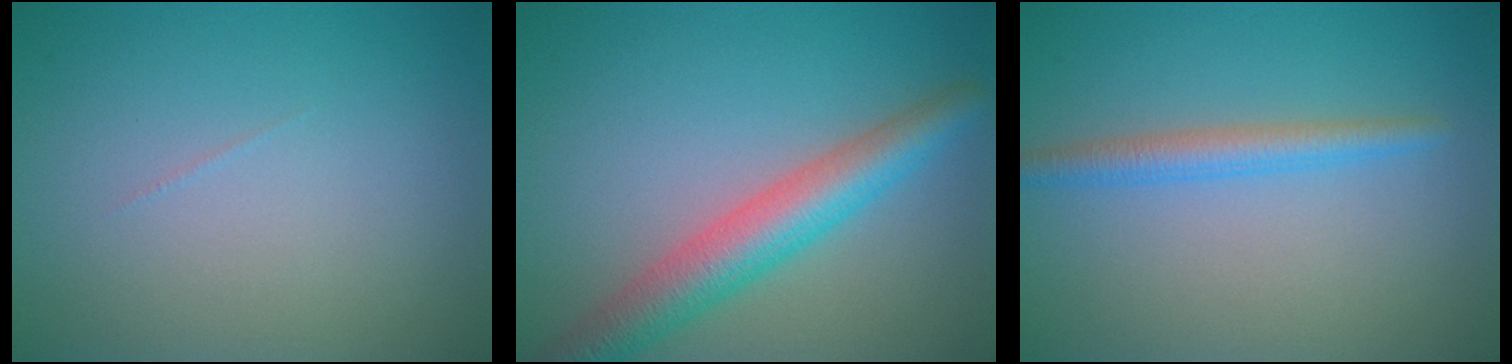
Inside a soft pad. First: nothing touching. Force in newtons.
{"total": 5.6, "press": 5.6, "slide": 0.1}
{"total": 2.4, "press": 2.4, "slide": 0.1}